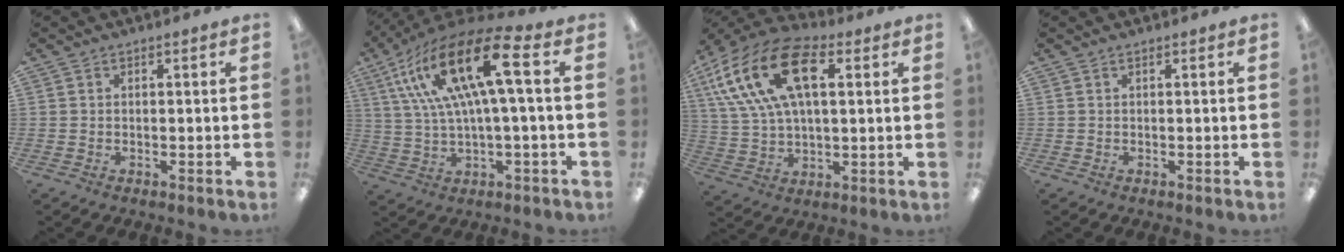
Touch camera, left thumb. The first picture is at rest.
{"total": 19.9, "force": [6.8, 5.8, 17.8], "torque": [-0.373, -0.022, 0.102]}
{"total": 20.7, "force": [8.2, 11.2, 15.4], "torque": [-0.312, -0.015, 0.140]}
{"total": 0.0}